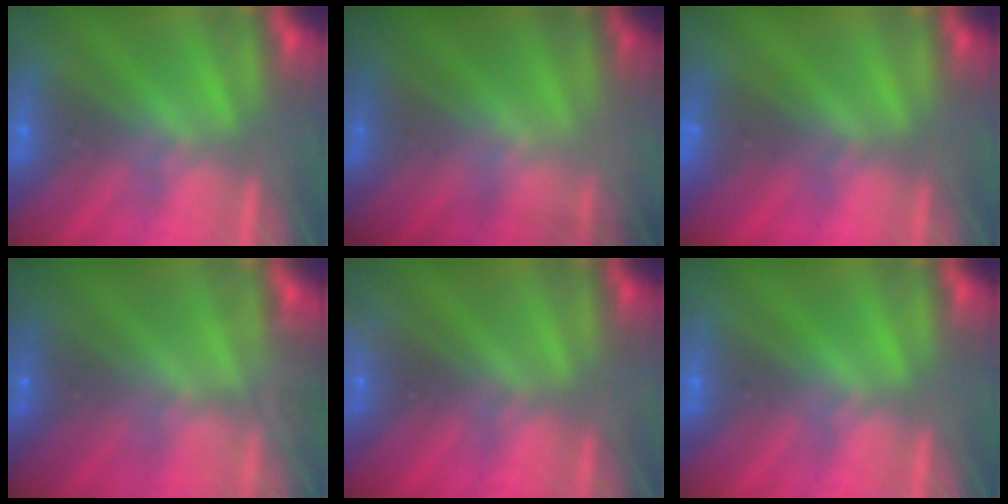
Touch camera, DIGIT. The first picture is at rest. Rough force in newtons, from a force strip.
{"total": 1.7}
{"total": 2.4}
{"total": 7.0}
{"total": 2.4}
{"total": 0.0}